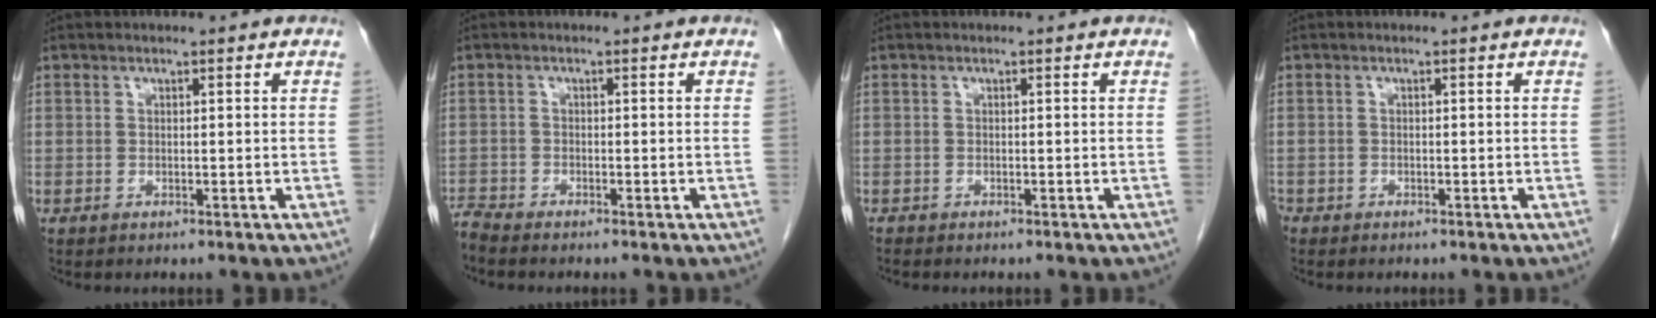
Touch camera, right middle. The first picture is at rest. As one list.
[{"total": 1.9, "force": [-1.9, -0.3, 0.0], "torque": [-0.005, -0.010, -0.038]}, {"total": 0.5, "force": [-0.5, 0.0, 0.0], "torque": [-0.012, -0.003, -0.013]}, {"total": 1.0, "force": [-0.8, 0.5, 0.2], "torque": [-0.009, 0.000, -0.017]}]